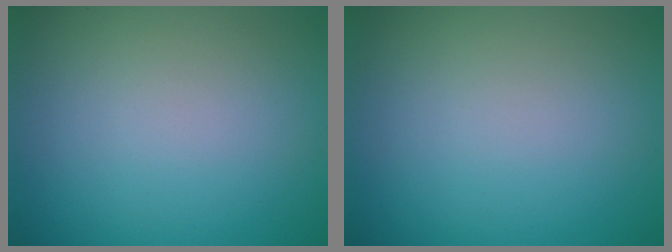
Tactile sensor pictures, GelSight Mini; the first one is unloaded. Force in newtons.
{"total": 0.0}